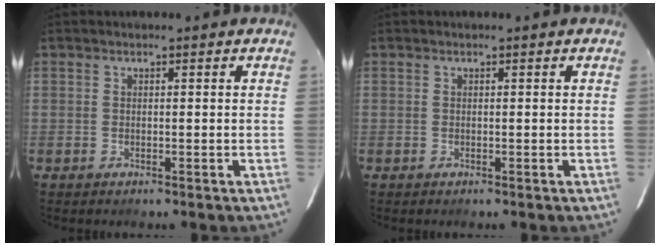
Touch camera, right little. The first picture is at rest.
{"total": 0.0}